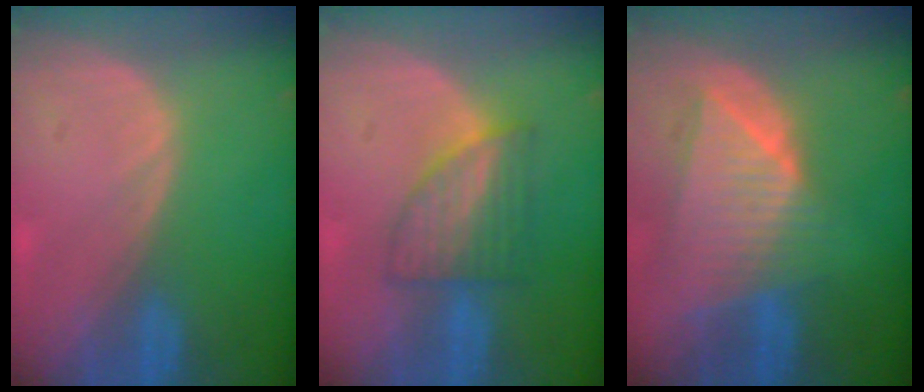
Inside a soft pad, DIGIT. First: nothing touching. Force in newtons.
{"total": 5.9, "press": 5.8, "slide": 0.3}
{"total": 9.1, "press": 8.0, "slide": 4.3}